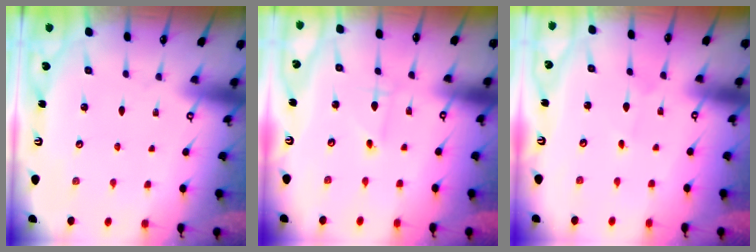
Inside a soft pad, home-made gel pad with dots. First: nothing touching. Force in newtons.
{"total": 1.1, "press": 1.1, "slide": 0.1}
{"total": 1.5, "press": 1.5, "slide": 0.1}